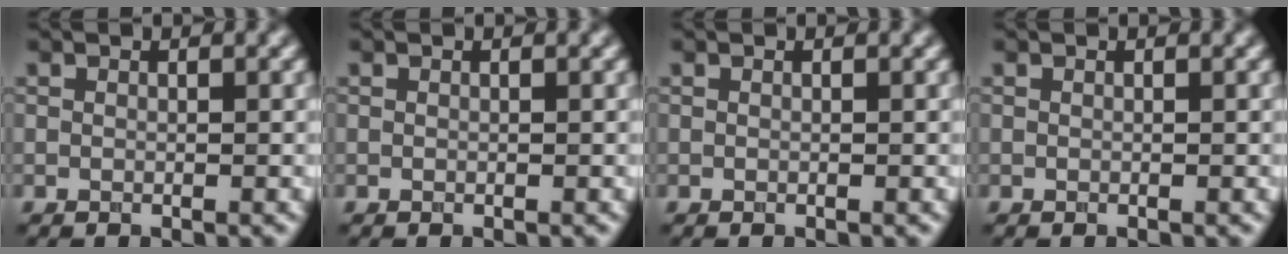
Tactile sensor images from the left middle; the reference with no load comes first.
{"total": 0.0}
{"total": 0.0}
{"total": 0.0}